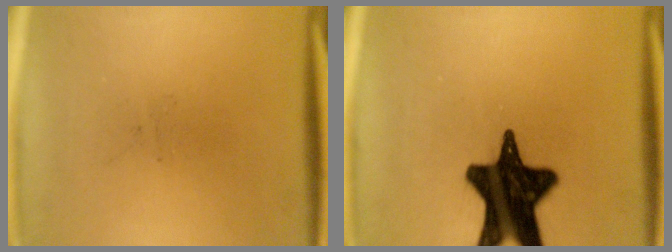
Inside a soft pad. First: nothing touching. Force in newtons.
{"total": 18.9}